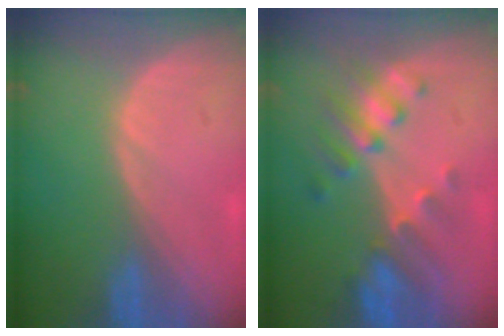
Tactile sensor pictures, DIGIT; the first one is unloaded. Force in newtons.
{"total": 7.7, "press": 6.9, "slide": 3.4}